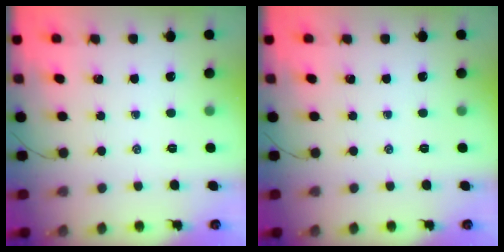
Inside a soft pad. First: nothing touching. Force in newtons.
{"total": 0.0}